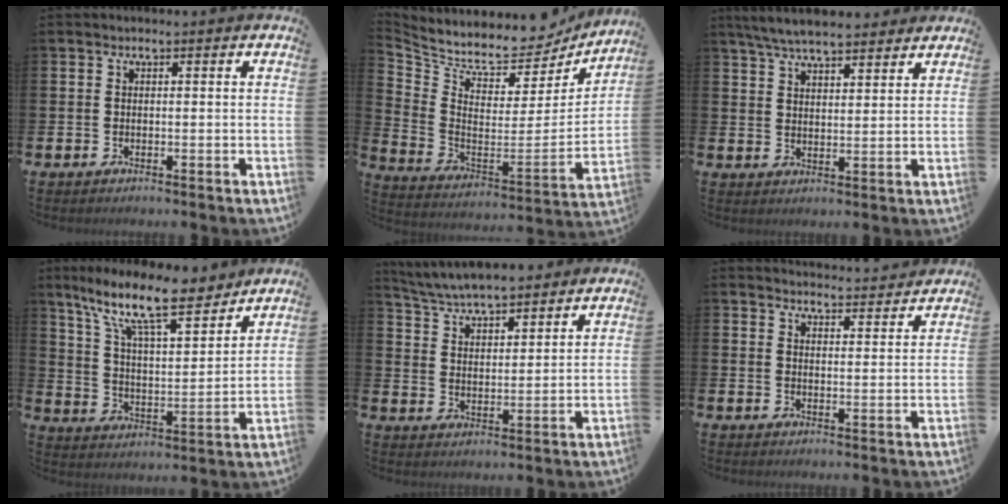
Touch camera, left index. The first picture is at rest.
{"total": 7.2, "force": [6.7, 2.2, 1.6], "torque": [-0.066, -0.069, 0.108]}
{"total": 6.2, "force": [5.8, 1.0, 1.8], "torque": [-0.048, -0.020, 0.106]}
{"total": 12.8, "force": [10.1, 3.1, 7.2], "torque": [-0.161, -0.053, 0.173]}
{"total": 5.7, "force": [5.6, 0.6, 0.8], "torque": [-0.040, -0.030, 0.101]}
{"total": 3.9, "force": [3.9, 0.2, -0.1], "torque": [0.006, -0.031, 0.068]}